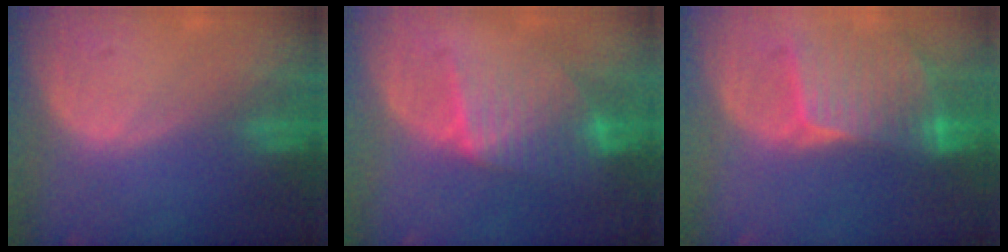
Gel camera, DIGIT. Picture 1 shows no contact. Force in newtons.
{"total": 6.6, "press": 6.6, "slide": 0.1}
{"total": 8.8, "press": 7.8, "slide": 4.1}